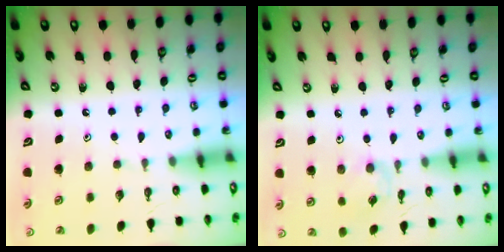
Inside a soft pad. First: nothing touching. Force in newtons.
{"total": 2.7, "press": 2.7, "slide": 0.1}